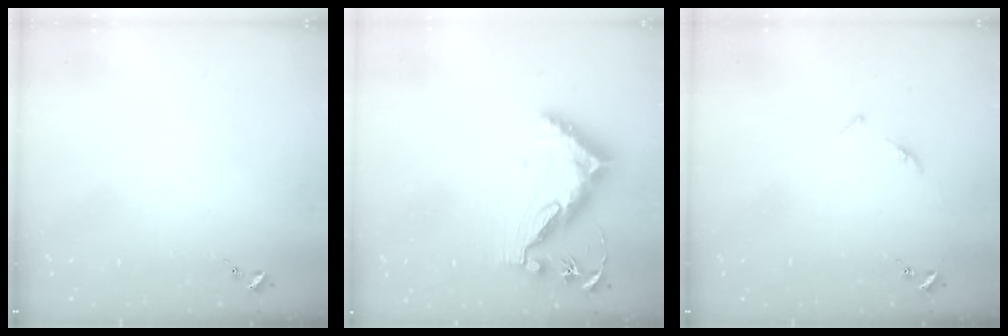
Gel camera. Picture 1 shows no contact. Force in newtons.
{"total": 11.5, "press": 11.4, "slide": 0.7}
{"total": 4.5, "press": 4.4, "slide": 0.5}